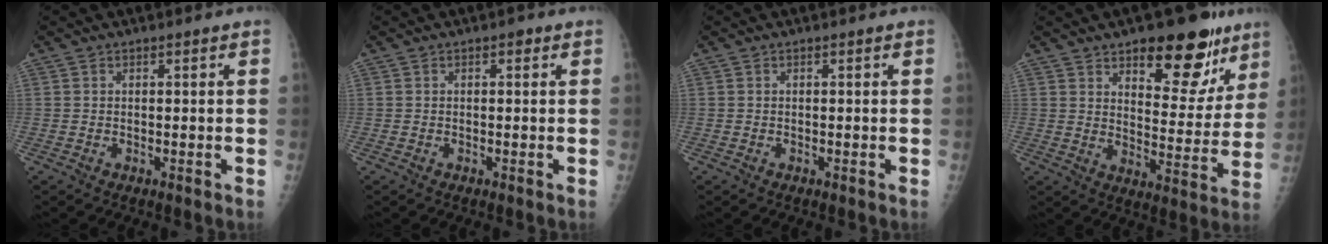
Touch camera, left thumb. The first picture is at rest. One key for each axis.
{"total": 0.9, "fx": 0.4, "fy": 0.6, "fz": 0.6, "tx": -0.001, "ty": 0.001, "tz": 0.001}
{"total": 0.0}
{"total": 17.7, "fx": 10.9, "fy": 7.9, "fz": 11.4, "tx": -0.089, "ty": -0.064, "tz": 0.153}